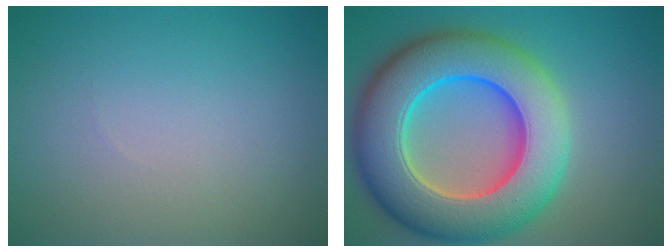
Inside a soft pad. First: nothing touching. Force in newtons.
{"total": 13.3, "press": 13.1, "slide": 2.1}